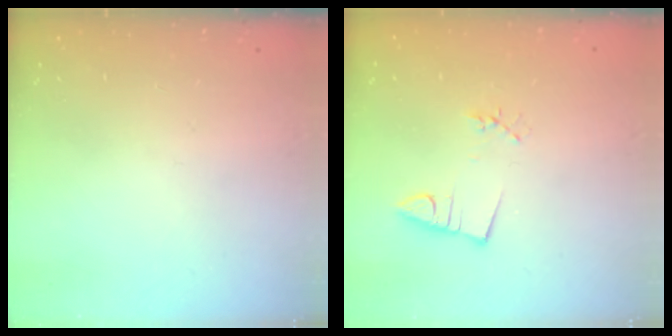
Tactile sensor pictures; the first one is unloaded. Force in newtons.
{"total": 2.9, "press": 1.6, "slide": 2.4}